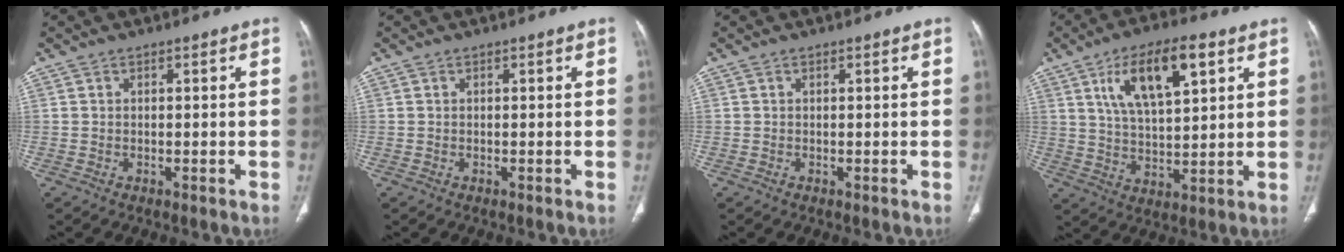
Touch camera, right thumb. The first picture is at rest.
{"total": 0.0}
{"total": 0.0}
{"total": 13.9, "force": [6.1, 5.5, 11.3], "torque": [-0.178, -0.012, 0.111]}